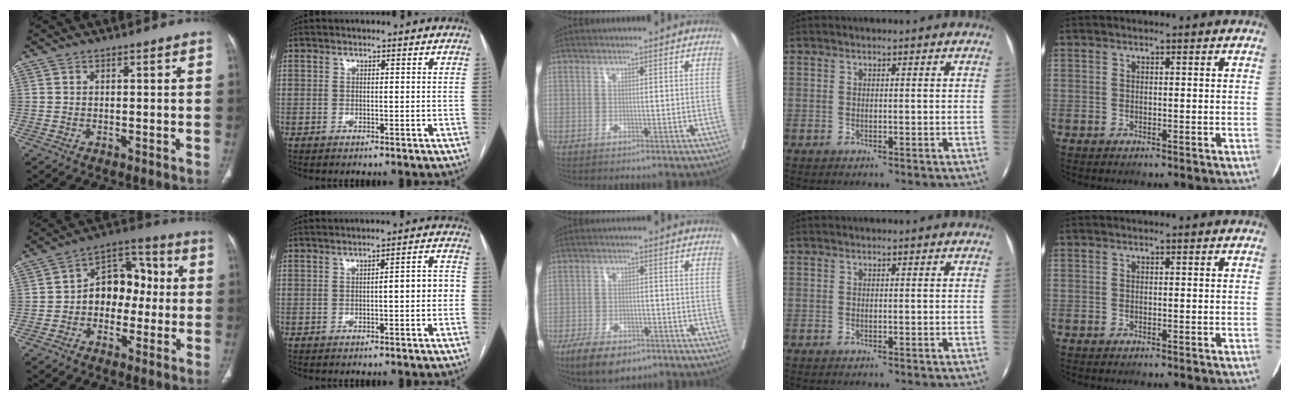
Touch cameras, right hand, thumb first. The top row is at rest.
{"thumb": {"total": 11.5, "force": [-0.6, 8.3, 7.9], "torque": [-0.076, 0.044, -0.023]}, "index": {"total": 4.8, "force": [-0.5, 1.0, 4.6], "torque": [-0.060, 0.025, -0.007]}, "middle": {"total": 7.8, "force": [-5.5, 3.4, 4.3], "torque": [-0.073, -0.004, -0.089]}}